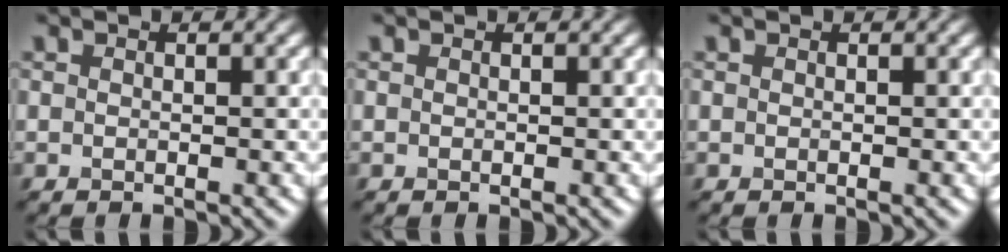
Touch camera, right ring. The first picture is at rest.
{"total": 0.0}
{"total": 0.0}